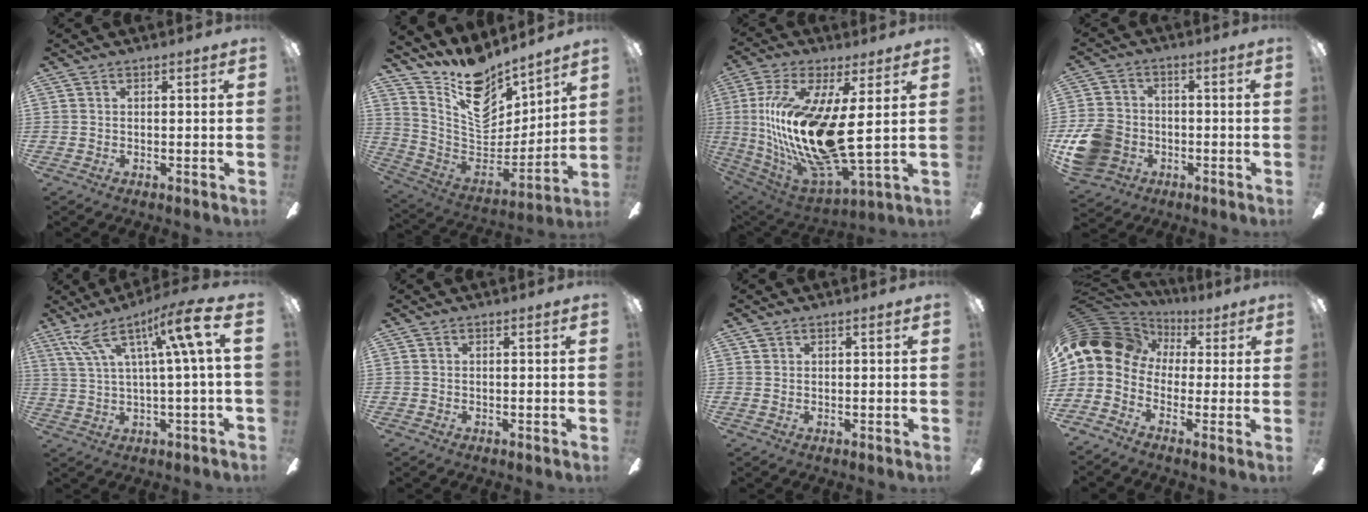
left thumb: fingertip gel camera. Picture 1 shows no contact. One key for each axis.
{"total": 15.6, "fx": 12.2, "fy": 7.3, "fz": 6.2, "tx": -0.119, "ty": -0.100, "tz": 0.221}
{"total": 20.8, "fx": 2.1, "fy": 6.0, "fz": 19.8, "tx": -0.417, "ty": -0.044, "tz": 0.034}
{"total": 11.8, "fx": -4.2, "fy": 9.5, "fz": 5.5, "tx": -0.117, "ty": 0.040, "tz": -0.071}
{"total": 14.8, "fx": 6.5, "fy": 3.4, "fz": 12.8, "tx": -0.220, "ty": -0.018, "tz": 0.099}
{"total": 0.0}
{"total": 0.6, "fx": 0.2, "fy": 0.4, "fz": 0.3, "tx": -0.006, "ty": 0.004, "tz": 0.003}
{"total": 11.0, "fx": 0.7, "fy": 9.1, "fz": 6.1, "tx": -0.145, "ty": 0.008, "tz": 0.014}